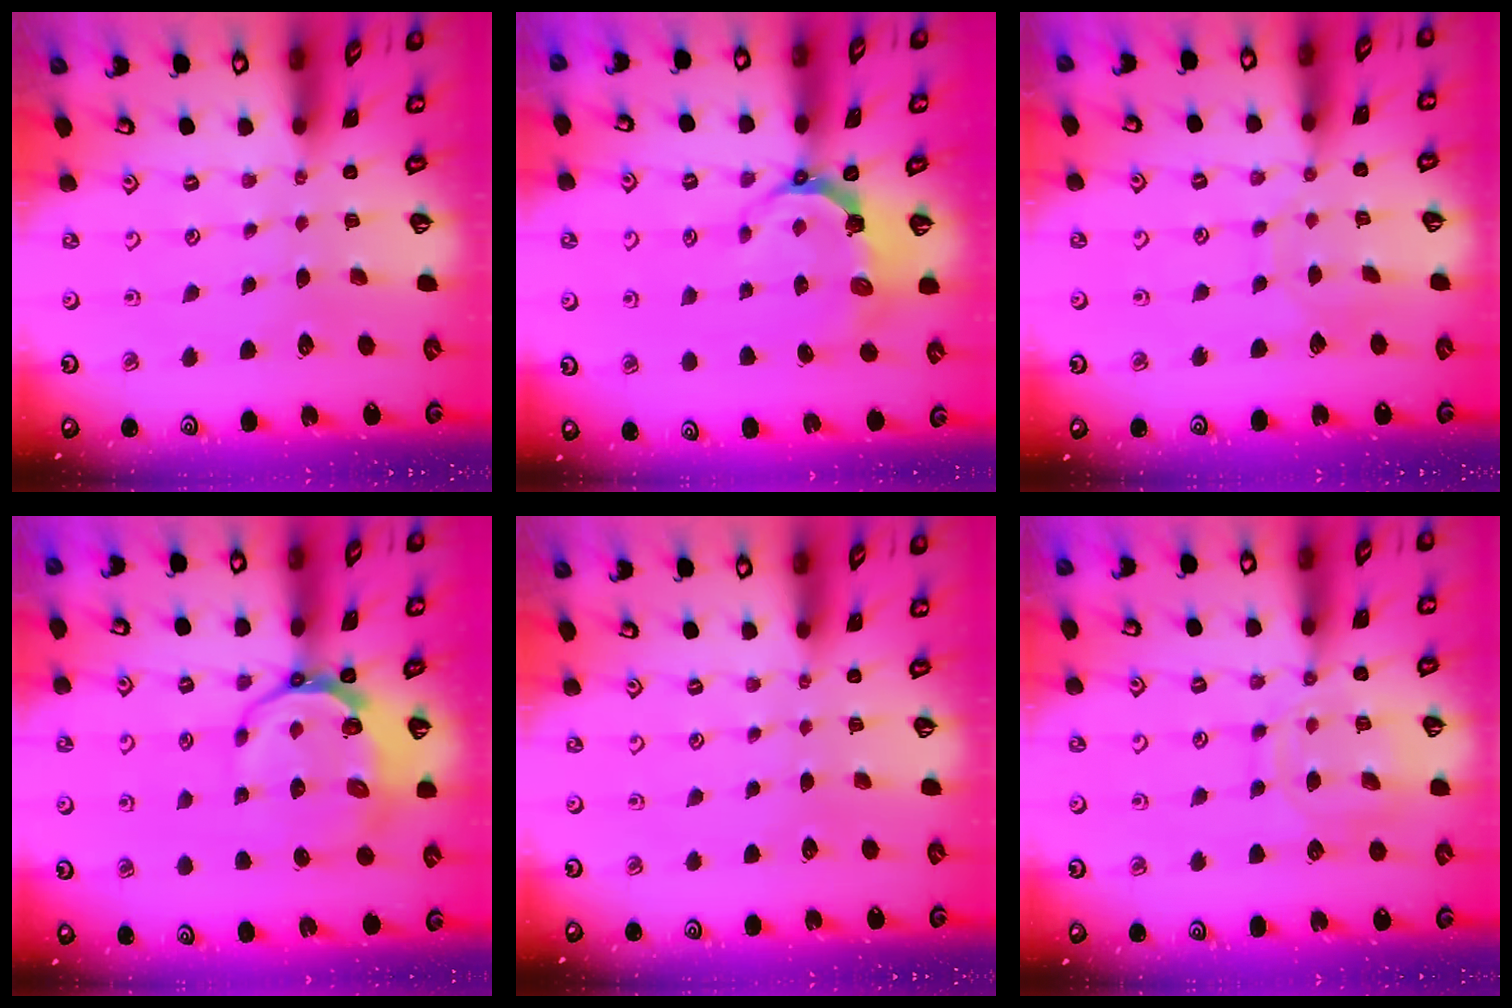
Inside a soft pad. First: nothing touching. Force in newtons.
{"total": 7.3, "press": 5.5, "slide": 4.8}
{"total": 6.4, "press": 6.4, "slide": 0.5}
{"total": 10.2, "press": 9.4, "slide": 3.9}
{"total": 0.0}
{"total": 12.9, "press": 12.8, "slide": 1.1}